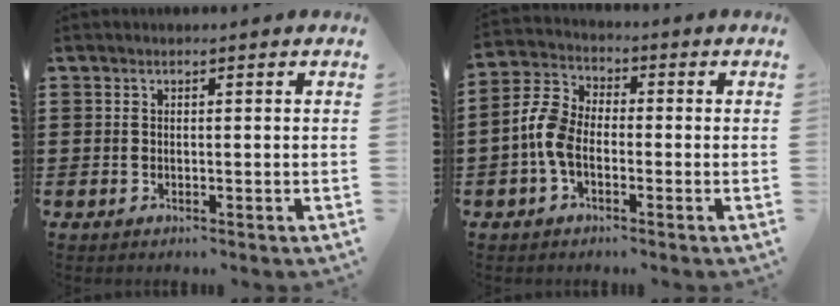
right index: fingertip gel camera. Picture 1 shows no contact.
{"total": 6.2, "force": [-1.7, 4.0, 4.4], "torque": [-0.115, 0.002, -0.038]}